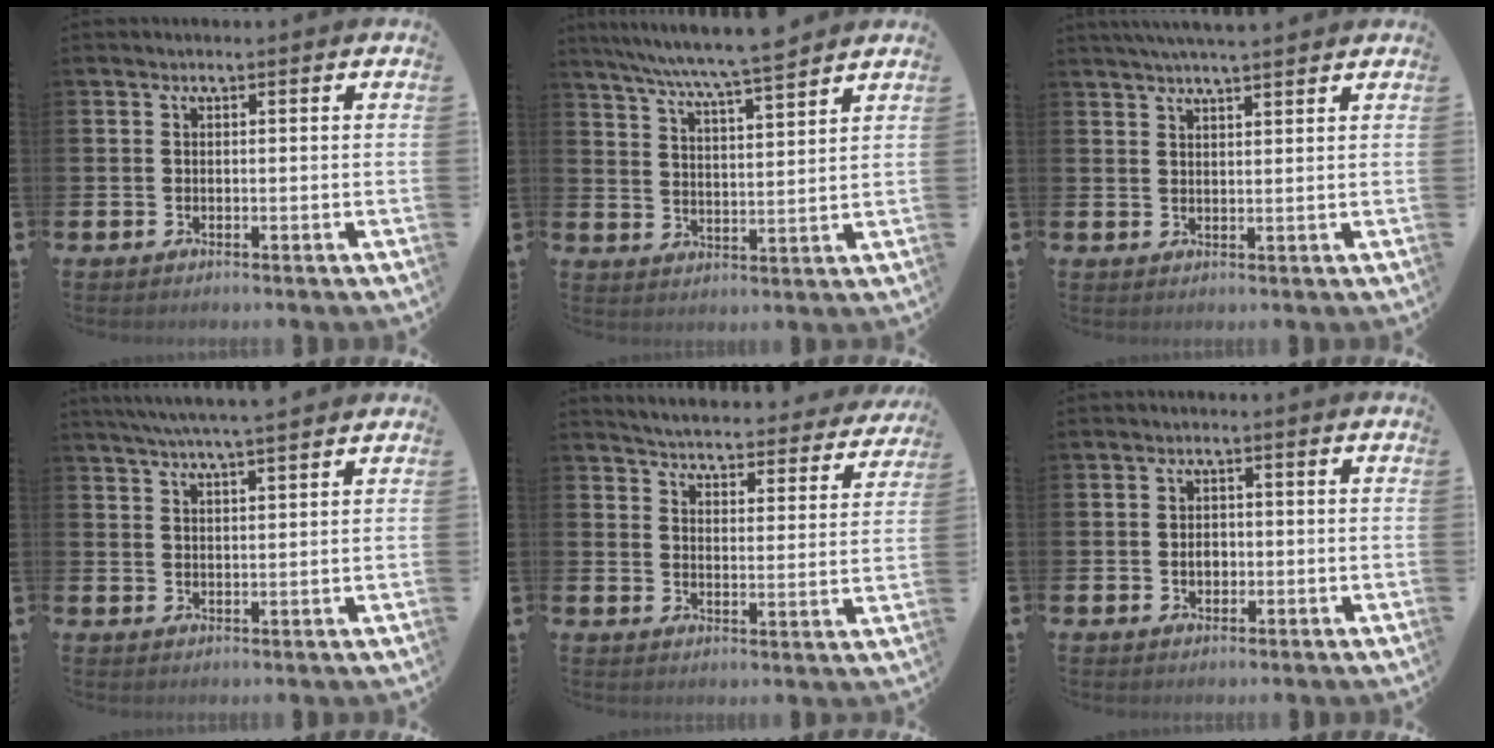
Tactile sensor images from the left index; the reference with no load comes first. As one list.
[{"total": 7.2, "force": [6.8, -0.3, 2.2], "torque": [-0.071, -0.041, 0.120]}, {"total": 3.9, "force": [3.7, 0.0, 1.2], "torque": [-0.032, -0.007, 0.066]}, {"total": 5.4, "force": [5.0, -0.2, 1.8], "torque": [-0.049, -0.013, 0.091]}, {"total": 4.3, "force": [4.3, 0.3, 0.6], "torque": [-0.032, -0.039, 0.069]}, {"total": 2.2, "force": [-0.2, 1.6, 1.4], "torque": [-0.013, 0.000, -0.010]}]